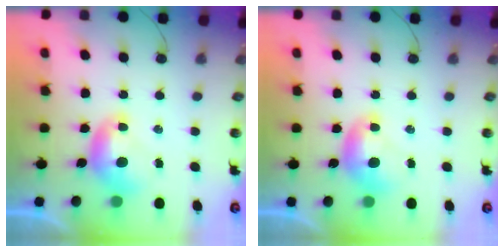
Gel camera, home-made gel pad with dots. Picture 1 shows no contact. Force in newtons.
{"total": 0.0}